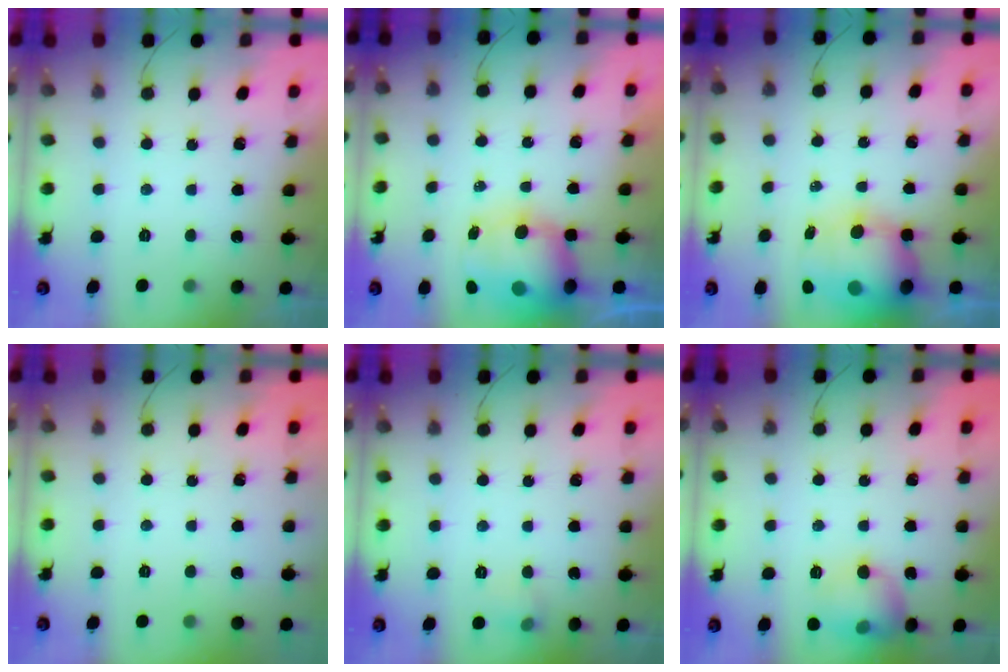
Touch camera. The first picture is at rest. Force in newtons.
{"total": 11.6, "press": 11.2, "slide": 3.0}
{"total": 12.6, "press": 12.3, "slide": 2.9}
{"total": 0.0}
{"total": 5.2, "press": 5.1, "slide": 1.1}
{"total": 12.2, "press": 12.0, "slide": 1.9}